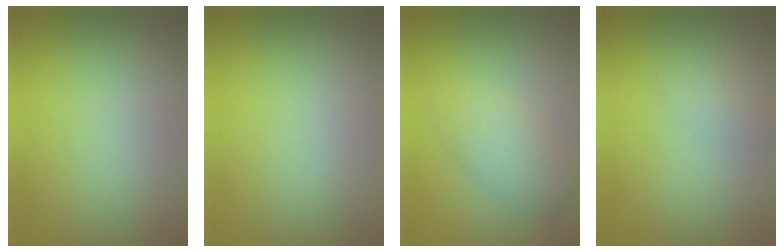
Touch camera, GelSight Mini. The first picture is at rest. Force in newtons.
{"total": 0.0}
{"total": 2.9, "press": 2.9, "slide": 0.2}
{"total": 1.1, "press": 1.1, "slide": 0.1}